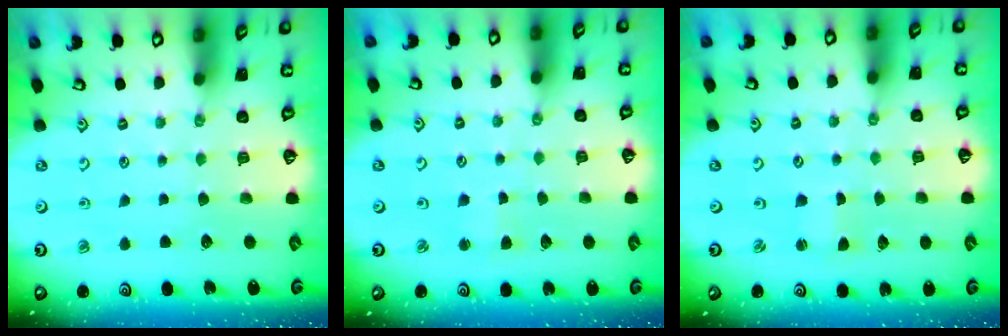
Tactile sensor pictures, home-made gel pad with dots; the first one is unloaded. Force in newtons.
{"total": 1.9, "press": 1.9, "slide": 0.3}
{"total": 1.2, "press": 1.2, "slide": 0.0}